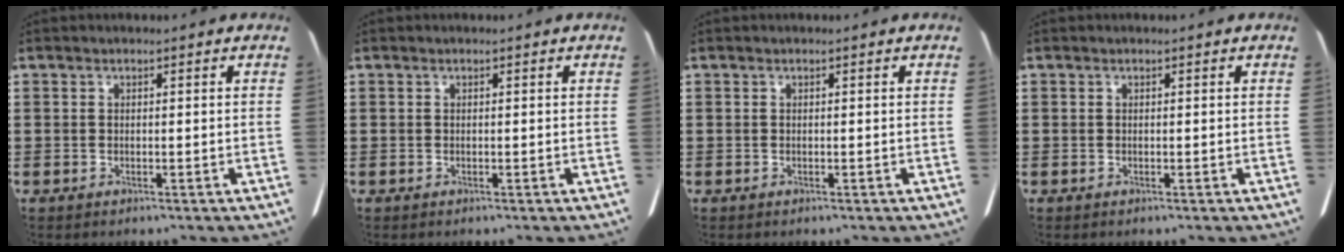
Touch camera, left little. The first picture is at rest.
{"total": 0.0}
{"total": 0.0}
{"total": 0.0}